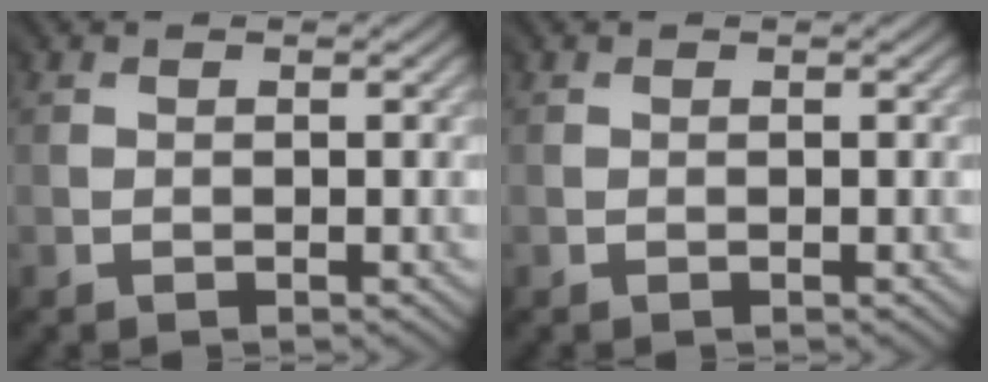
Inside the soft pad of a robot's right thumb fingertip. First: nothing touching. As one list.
[{"total": 0.0}]